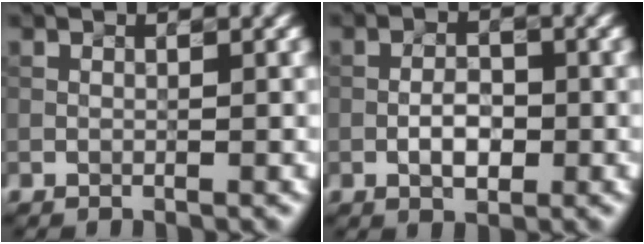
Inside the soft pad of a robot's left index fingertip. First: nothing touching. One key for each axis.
{"total": 2.2, "fx": -0.9, "fy": 1.1, "fz": 1.7, "tx": -0.031, "ty": 0.003, "tz": -0.008}